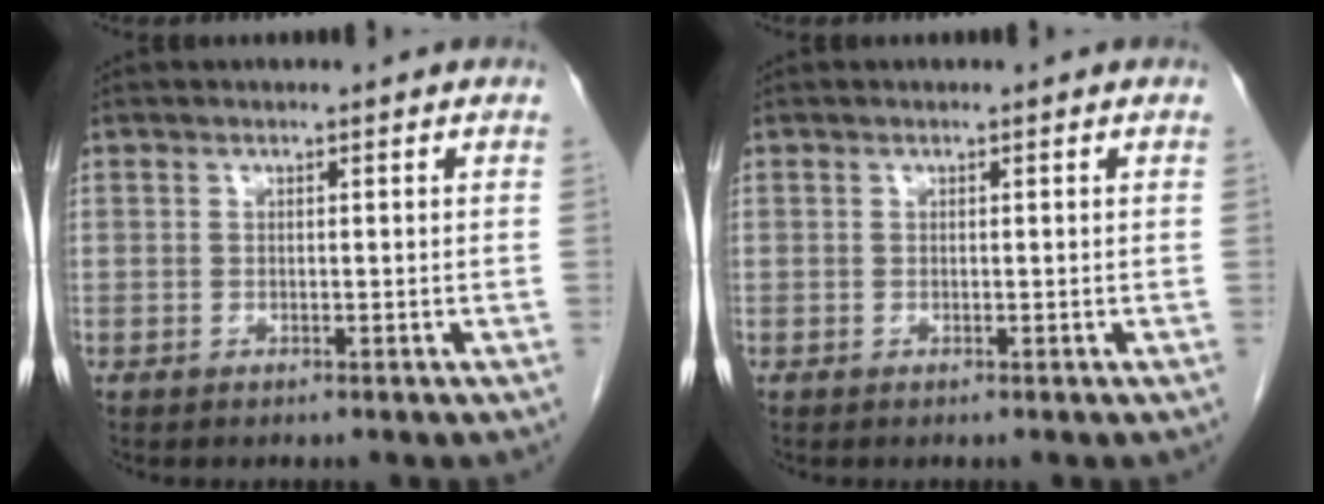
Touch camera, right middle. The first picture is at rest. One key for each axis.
{"total": 0.0}